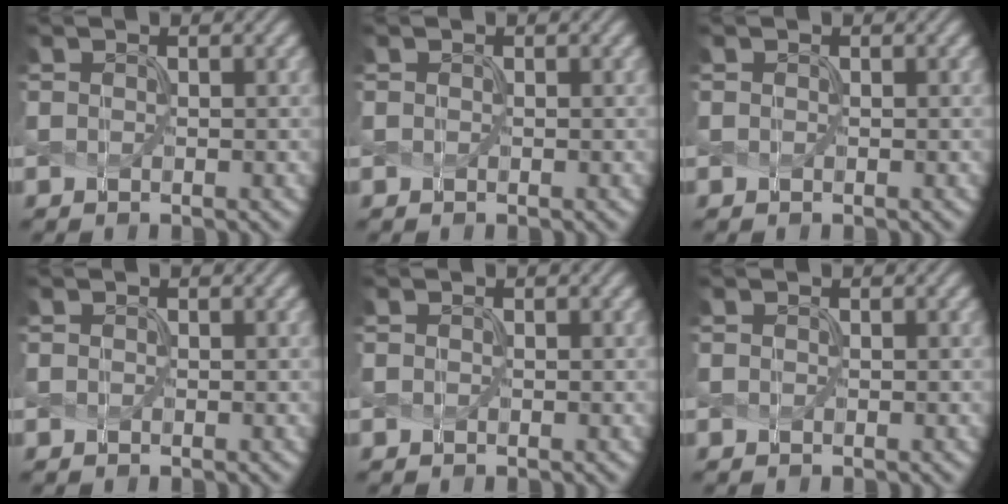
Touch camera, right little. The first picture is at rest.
{"total": 0.0}
{"total": 0.0}
{"total": 0.0}
{"total": 0.0}
{"total": 0.0}